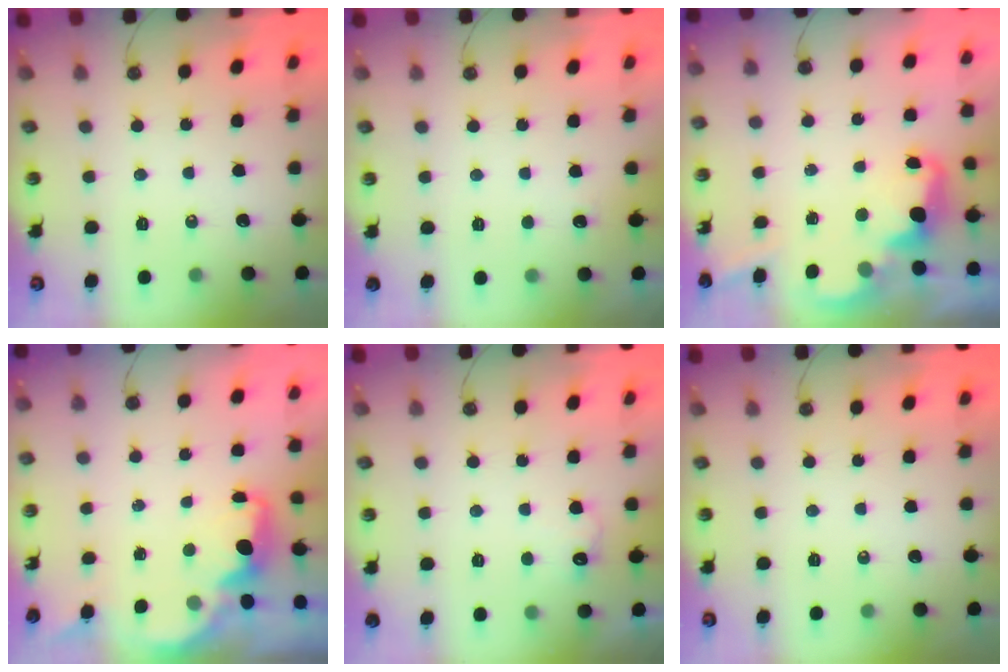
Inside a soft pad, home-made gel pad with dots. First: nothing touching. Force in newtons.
{"total": 2.6, "press": 2.4, "slide": 1.0}
{"total": 2.4, "press": 2.4, "slide": 0.6}
{"total": 2.0, "press": 1.8, "slide": 0.8}
{"total": 5.9, "press": 5.8, "slide": 1.3}
{"total": 0.0}